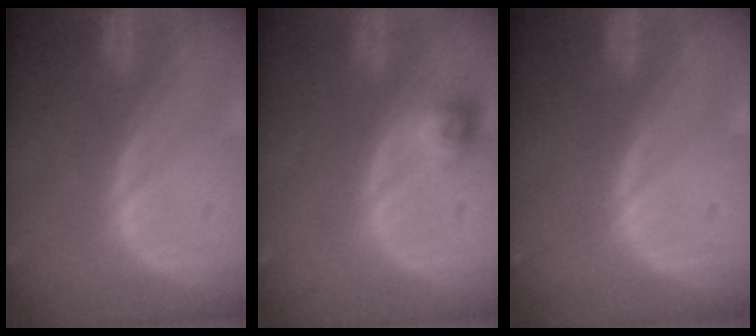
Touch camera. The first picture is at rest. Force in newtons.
{"total": 2.6, "press": 2.4, "slide": 1.0}
{"total": 0.0}